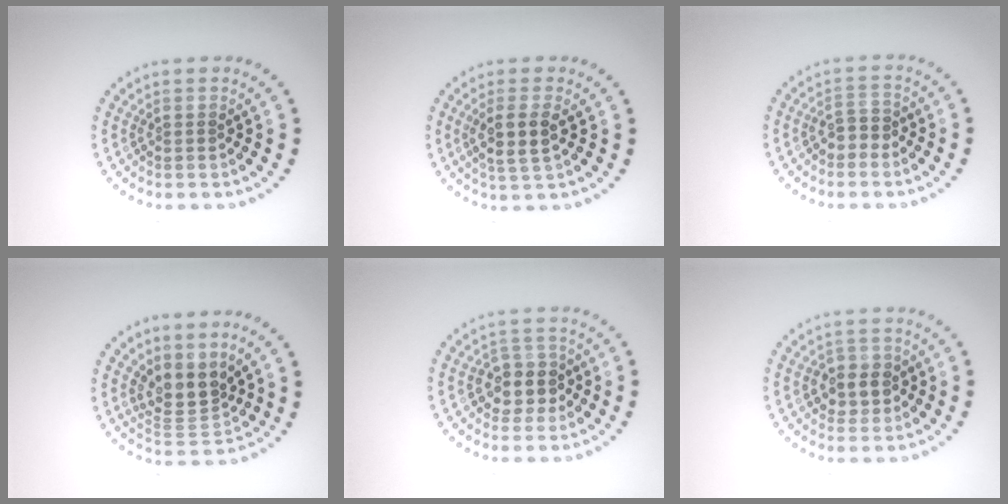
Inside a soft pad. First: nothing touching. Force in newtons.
{"total": 2.9, "press": 2.6, "slide": 1.3}
{"total": 1.7, "press": 1.6, "slide": 0.7}
{"total": 3.5, "press": 2.6, "slide": 2.4}
{"total": 3.0, "press": 2.8, "slide": 1.2}
{"total": 2.7, "press": 2.6, "slide": 0.8}